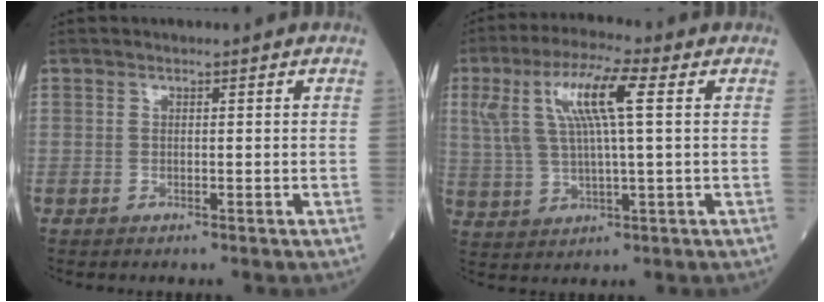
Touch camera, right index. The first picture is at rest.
{"total": 11.0, "force": [3.4, 1.5, 10.4], "torque": [-0.218, 0.022, 0.062]}